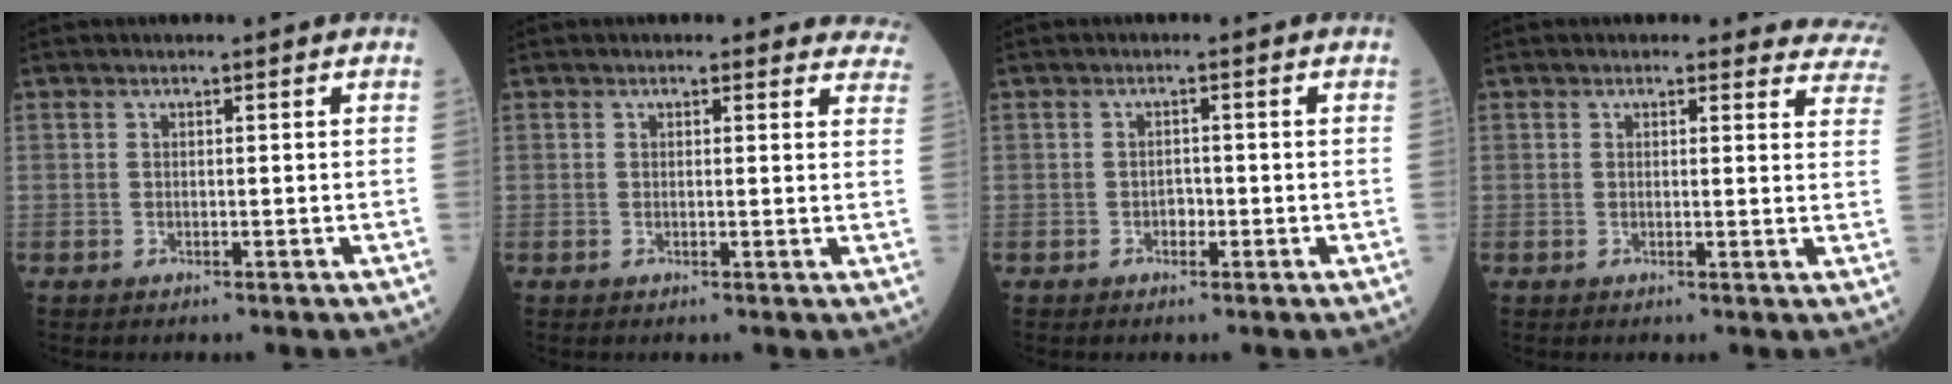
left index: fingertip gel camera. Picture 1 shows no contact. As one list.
[{"total": 8.0, "force": [7.5, 2.8, 0.6], "torque": [0.043, -0.016, 0.040]}, {"total": 1.3, "force": [-0.8, 0.8, 0.7], "torque": [-0.008, 0.001, -0.014]}, {"total": 9.8, "force": [9.3, 3.2, 0.4], "torque": [0.052, -0.038, 0.051]}]